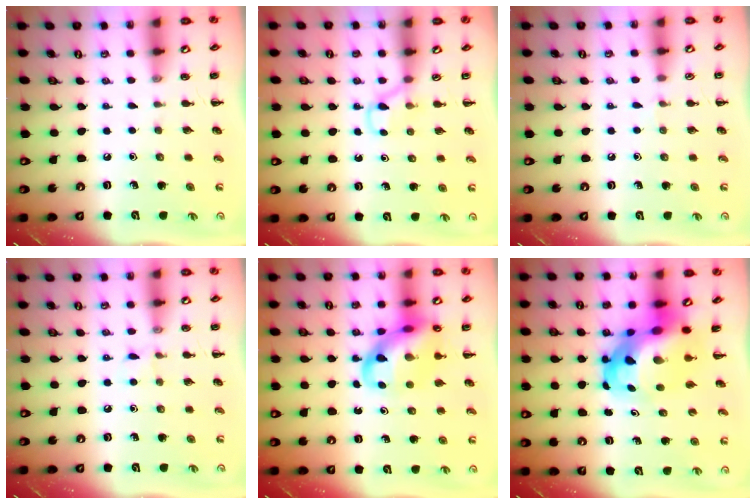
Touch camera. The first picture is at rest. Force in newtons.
{"total": 3.6, "press": 3.4, "slide": 1.3}
{"total": 2.9, "press": 2.7, "slide": 1.1}
{"total": 4.4, "press": 4.1, "slide": 1.5}
{"total": 14.6, "press": 14.2, "slide": 3.4}
{"total": 10.3, "press": 9.8, "slide": 3.0}